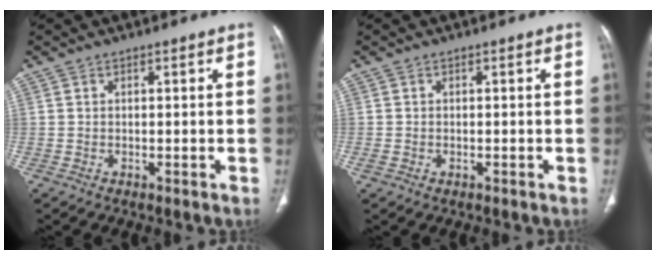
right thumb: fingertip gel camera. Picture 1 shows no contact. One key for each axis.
{"total": 0.9, "fx": -0.3, "fy": 0.7, "fz": 0.5, "tx": -0.016, "ty": 0.001, "tz": -0.003}